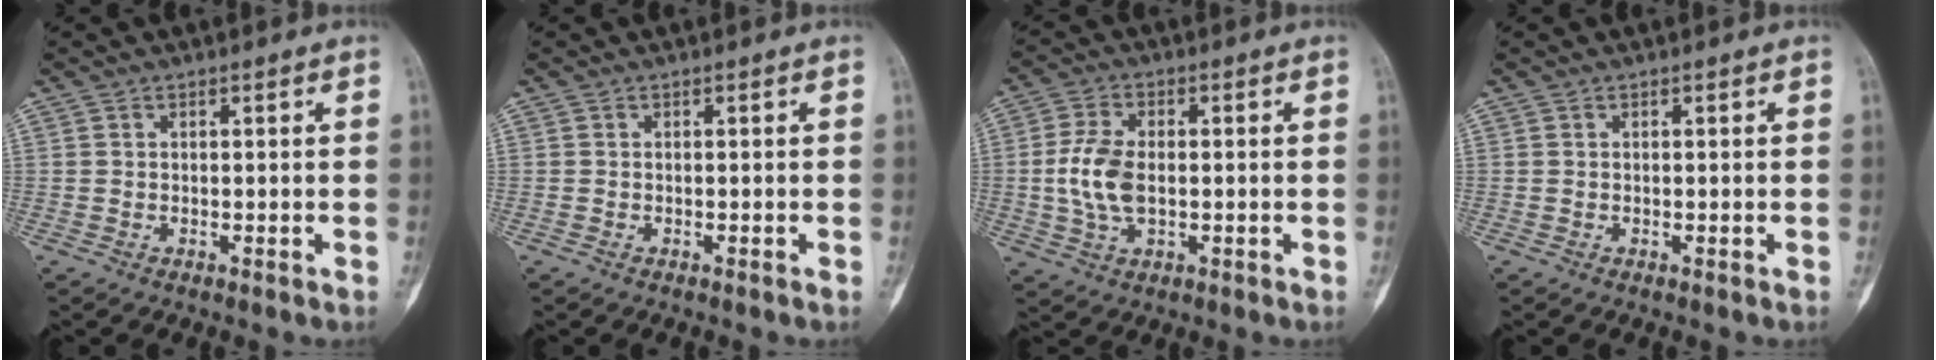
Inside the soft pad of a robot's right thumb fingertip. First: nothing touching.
{"total": 0.0}
{"total": 8.2, "force": [-0.4, 4.9, 6.6], "torque": [-0.135, 0.007, -0.008]}
{"total": 0.0}